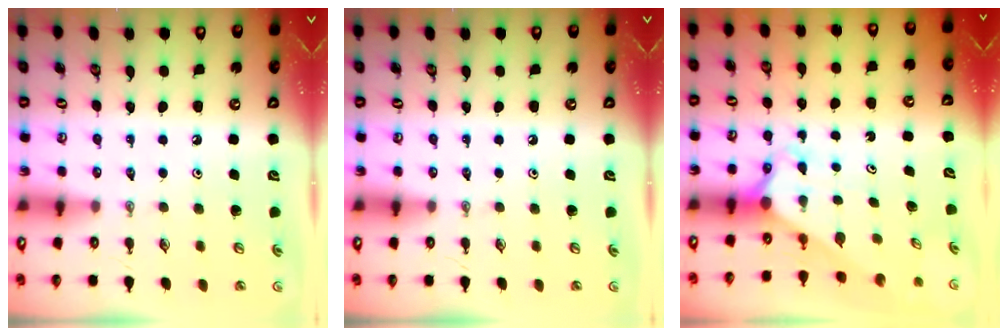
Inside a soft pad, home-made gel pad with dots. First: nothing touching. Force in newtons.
{"total": 0.0}
{"total": 2.7, "press": 2.7, "slide": 0.1}